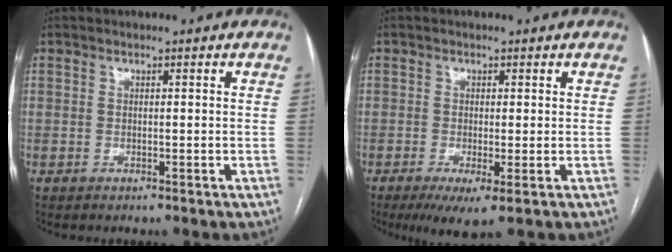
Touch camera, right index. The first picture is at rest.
{"total": 4.8, "force": [-2.2, 0.9, 4.2], "torque": [-0.066, -0.013, -0.031]}